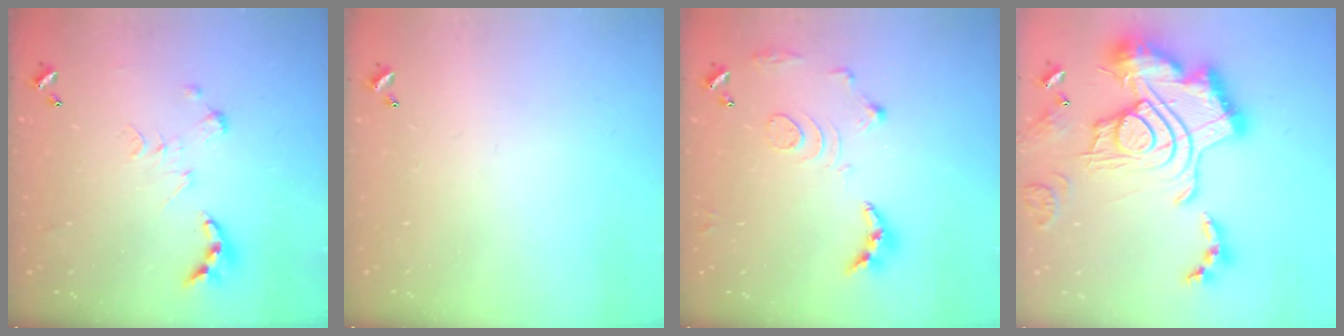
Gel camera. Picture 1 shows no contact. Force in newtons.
{"total": 0.0}
{"total": 12.5, "press": 12.4, "slide": 1.1}
{"total": 3.8, "press": 3.1, "slide": 2.2}